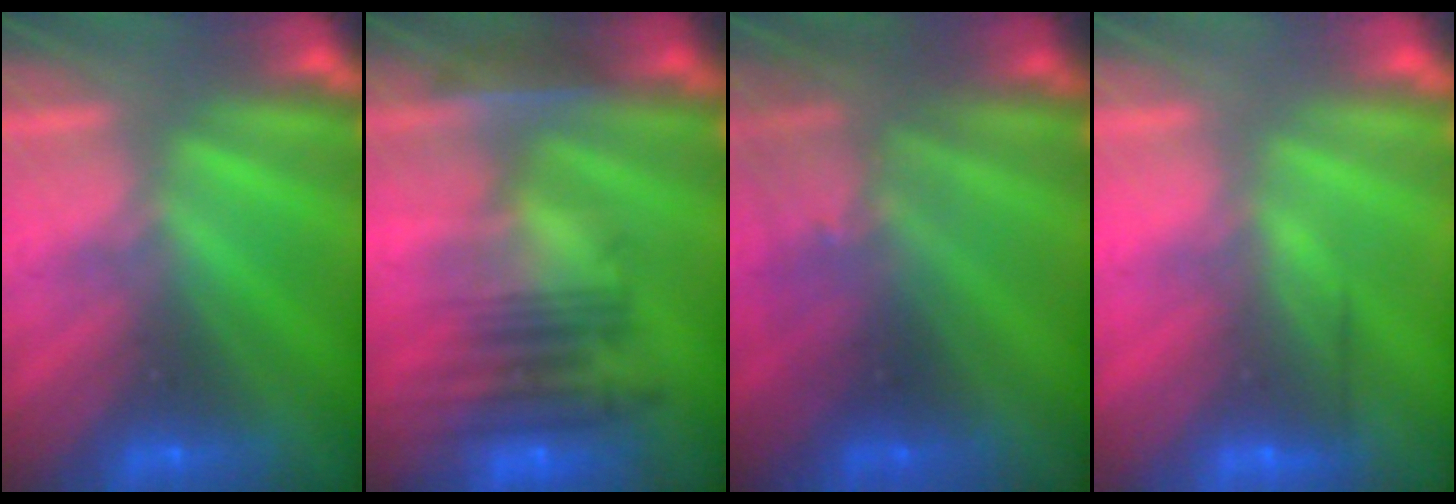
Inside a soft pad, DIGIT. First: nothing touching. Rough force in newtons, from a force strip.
{"total": 7.0}
{"total": 2.8}
{"total": 3.0}